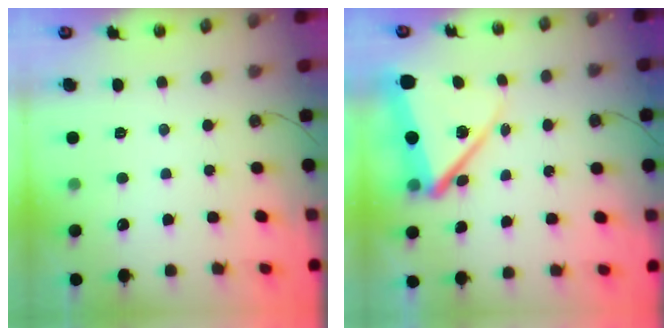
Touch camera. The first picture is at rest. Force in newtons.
{"total": 11.1, "press": 11.0, "slide": 1.5}